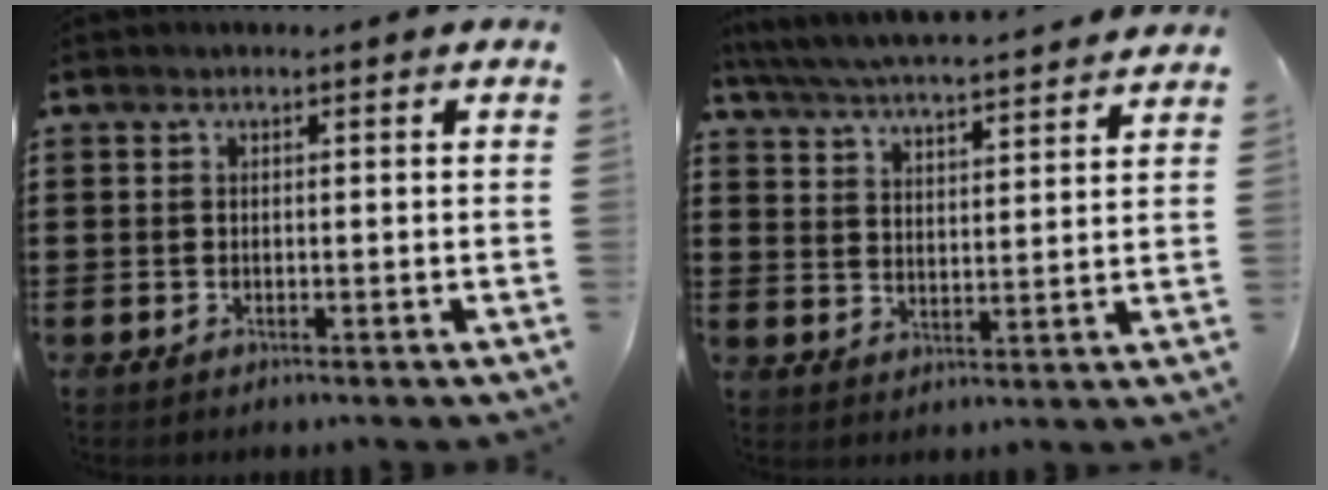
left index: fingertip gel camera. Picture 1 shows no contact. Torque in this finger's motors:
{"motor_torque": [-1.66, -0.47, -1.01, -0.21]}